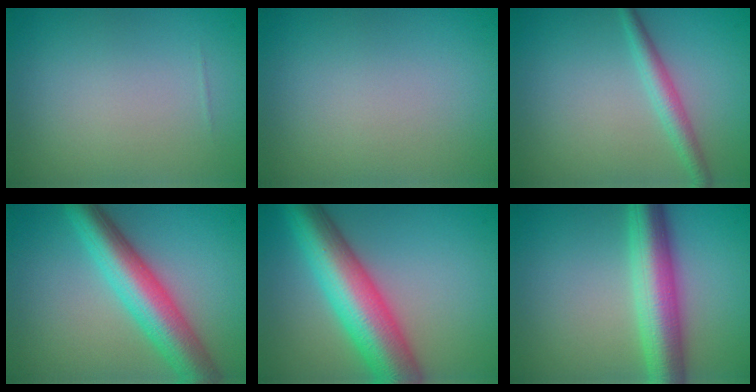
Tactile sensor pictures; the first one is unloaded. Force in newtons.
{"total": 0.0}
{"total": 2.3, "press": 2.3, "slide": 0.0}
{"total": 7.6, "press": 7.6, "slide": 0.1}
{"total": 10.5, "press": 10.5, "slide": 0.3}
{"total": 7.0, "press": 7.0, "slide": 0.1}